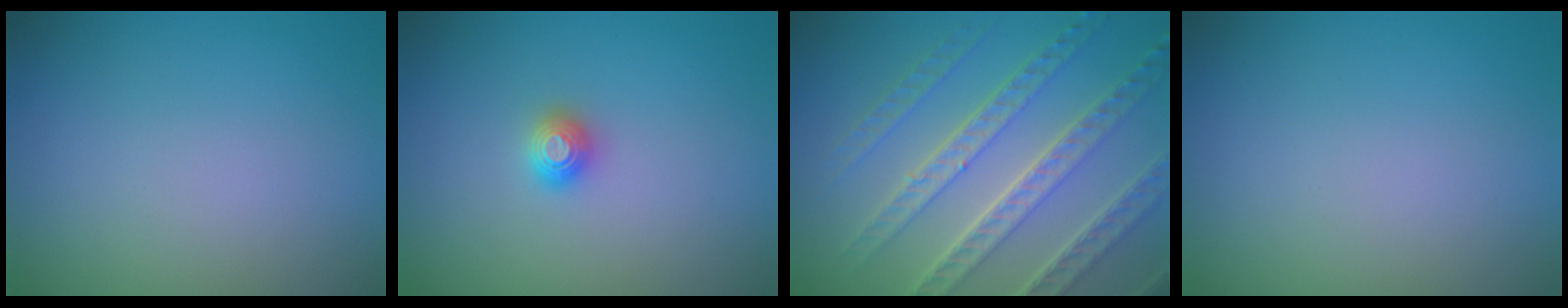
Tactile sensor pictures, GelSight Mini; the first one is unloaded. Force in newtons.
{"total": 1.2, "press": 1.2, "slide": 0.1}
{"total": 8.0, "press": 5.5, "slide": 5.9}
{"total": 0.0}